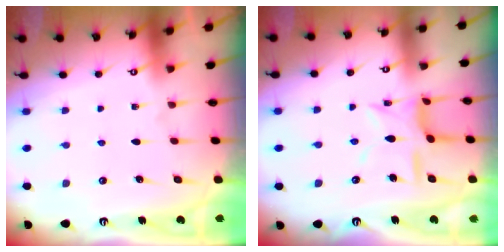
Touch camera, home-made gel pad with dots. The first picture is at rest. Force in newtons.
{"total": 9.8, "press": 9.7, "slide": 0.8}